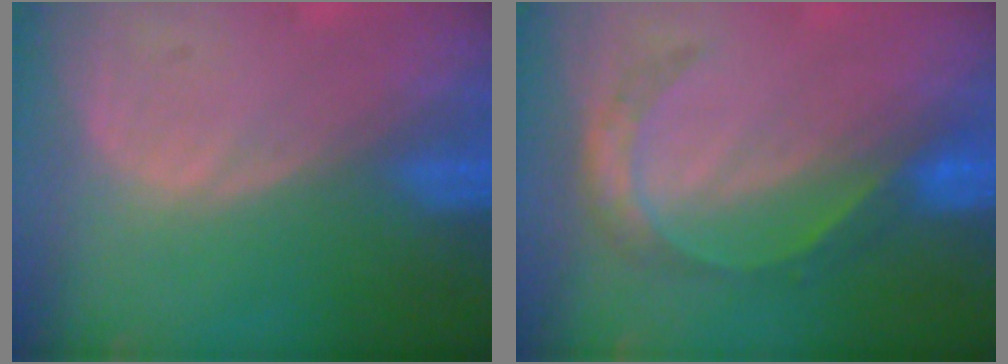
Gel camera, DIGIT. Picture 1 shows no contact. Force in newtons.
{"total": 5.6, "press": 4.8, "slide": 2.9}